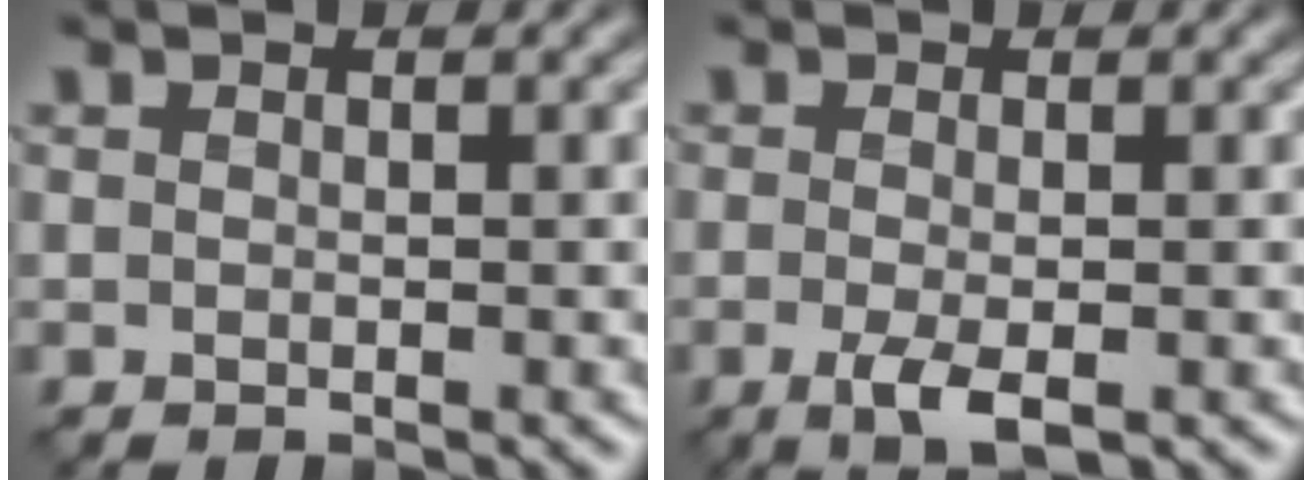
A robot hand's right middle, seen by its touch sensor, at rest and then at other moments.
{"total": 2.7, "force": [-1.0, 0.8, 2.4], "torque": [-0.050, -0.008, -0.019]}